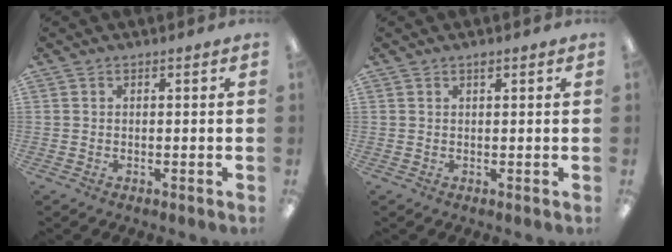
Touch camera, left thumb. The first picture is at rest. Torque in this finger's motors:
{"motor_torque": [0.26, 0.05, -0.07, 0.05, 0.00]}